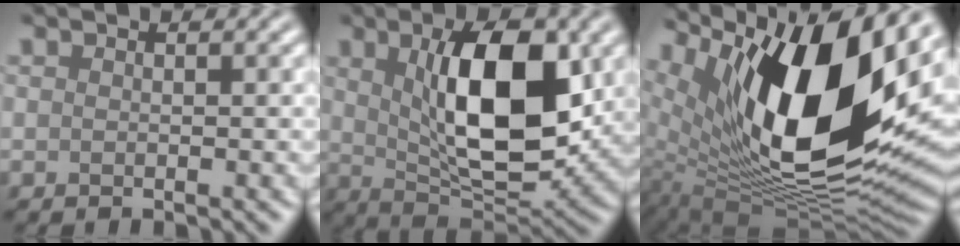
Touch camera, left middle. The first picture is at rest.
{"total": 10.0, "force": [2.2, 4.2, 8.9], "torque": [-0.146, -0.005, 0.042]}
{"total": 16.3, "force": [5.9, 6.9, 13.6], "torque": [-0.216, -0.017, 0.101]}